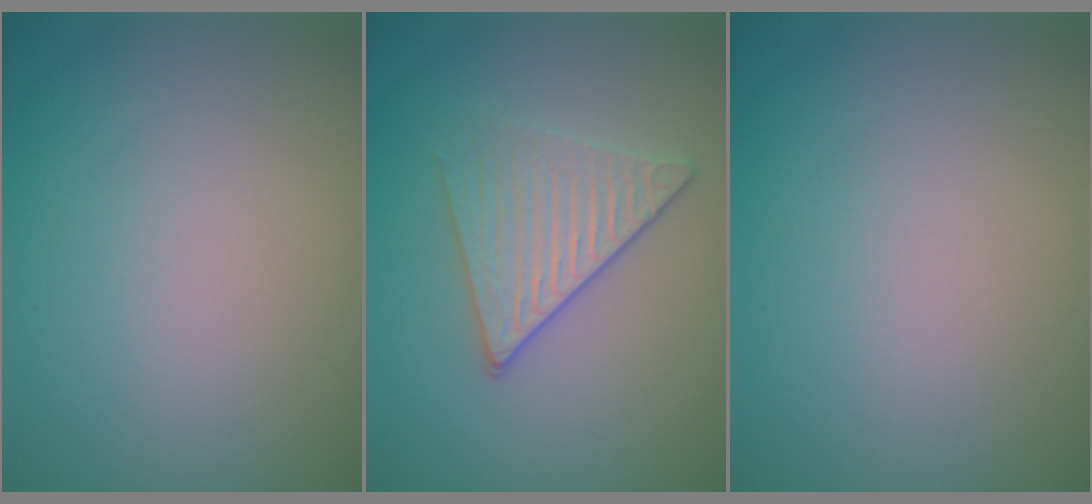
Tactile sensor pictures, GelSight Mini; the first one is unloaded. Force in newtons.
{"total": 3.3, "press": 3.1, "slide": 1.1}
{"total": 0.0}